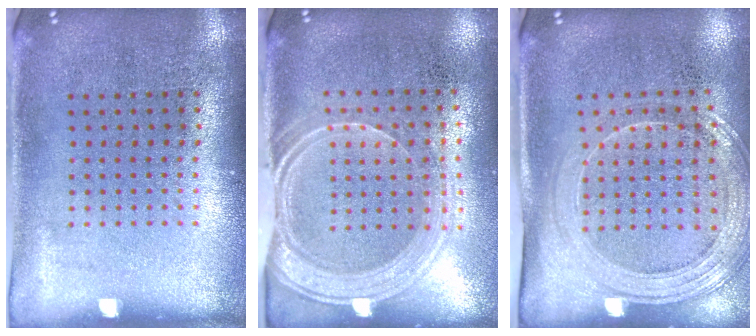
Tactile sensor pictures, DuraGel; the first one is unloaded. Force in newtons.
{"total": 1.9, "press": 1.7, "slide": 0.9}
{"total": 1.9, "press": 1.7, "slide": 0.8}